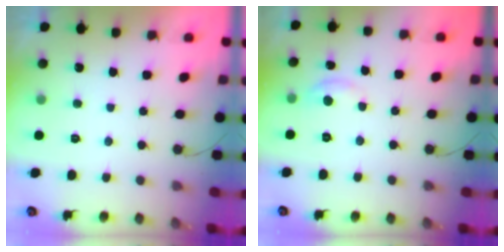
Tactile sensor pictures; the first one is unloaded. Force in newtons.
{"total": 3.3, "press": 3.3, "slide": 0.1}